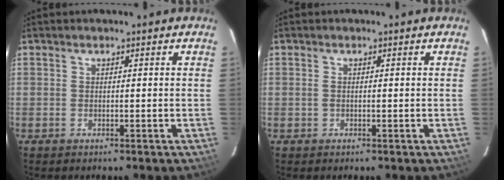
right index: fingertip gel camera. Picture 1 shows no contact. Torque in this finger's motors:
{"motor_torque": [-0.11, 0.16, -0.03, 0.00]}